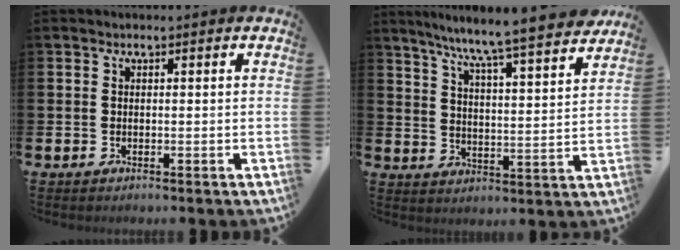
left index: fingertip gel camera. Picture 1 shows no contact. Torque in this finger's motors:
{"motor_torque": [0.32, -0.54, 1.05, 0.21]}